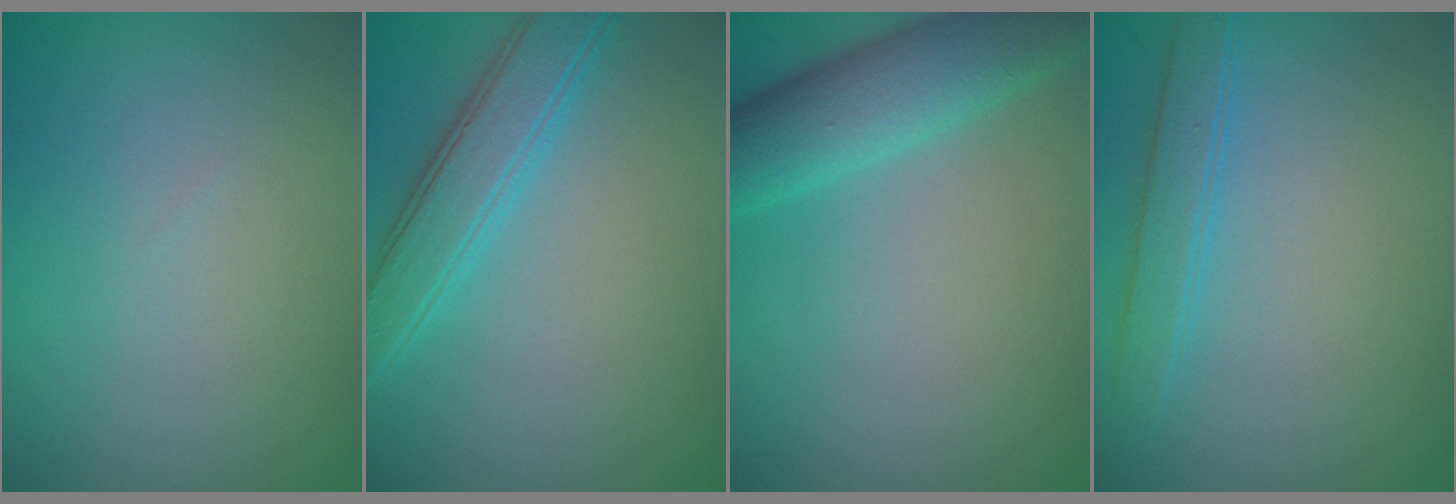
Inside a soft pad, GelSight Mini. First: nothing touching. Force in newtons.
{"total": 4.0, "press": 4.0, "slide": 0.0}
{"total": 5.4, "press": 5.4, "slide": 0.2}
{"total": 2.3, "press": 2.3, "slide": 0.1}